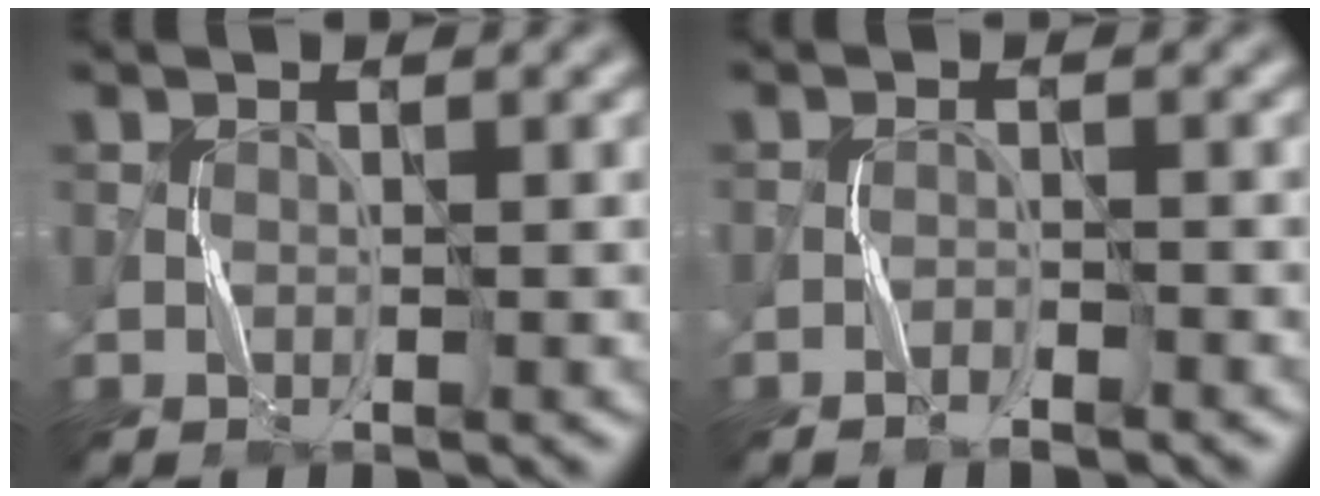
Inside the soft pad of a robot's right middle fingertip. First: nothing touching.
{"total": 1.4, "force": [-1.2, 0.0, 0.6], "torque": [-0.015, 0.007, -0.020]}